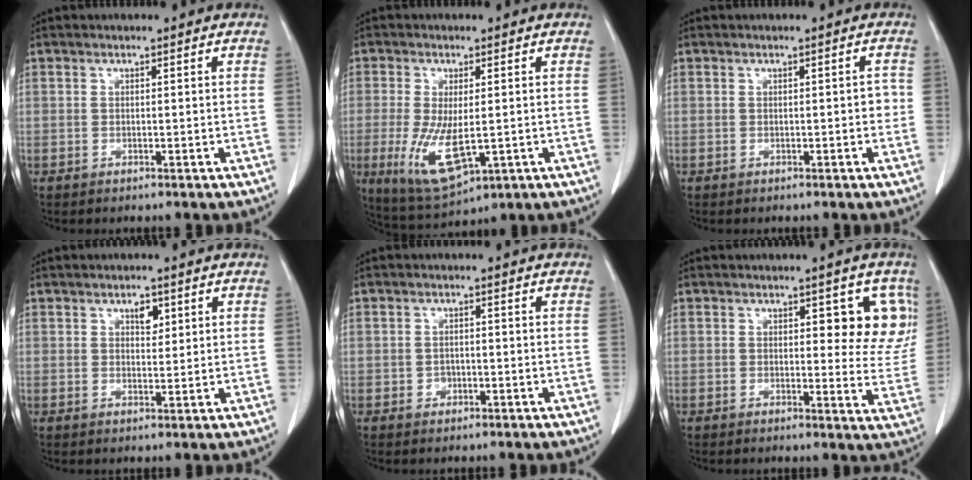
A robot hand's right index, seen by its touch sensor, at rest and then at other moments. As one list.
[{"total": 9.5, "force": [-2.0, 3.3, 8.7], "torque": [-0.166, -0.028, -0.021]}, {"total": 1.3, "force": [-0.2, 0.5, 1.1], "torque": [-0.008, 0.004, -0.004]}, {"total": 2.3, "force": [1.2, 1.2, 1.6], "torque": [-0.021, -0.001, 0.019]}, {"total": 1.4, "force": [-0.6, 1.2, 0.6], "torque": [-0.008, 0.005, -0.006]}, {"total": 7.2, "force": [2.7, 3.4, 5.8], "torque": [-0.038, 0.002, 0.024]}]